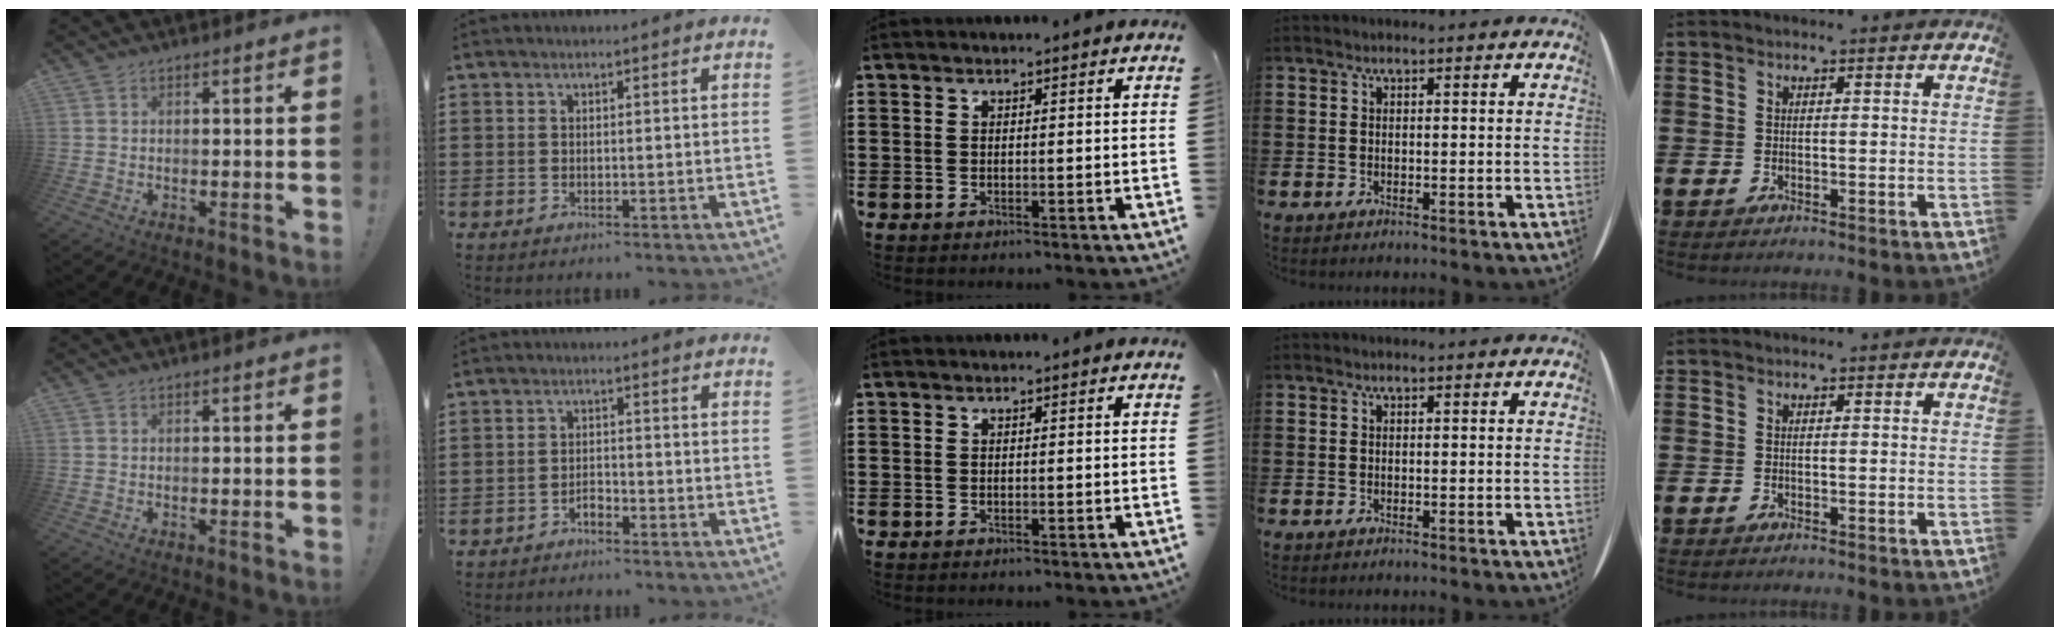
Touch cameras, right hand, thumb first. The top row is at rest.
{"index": {"total": 1.8, "force": [-1.6, 0.6, 0.5], "torque": [-0.016, 0.001, -0.034]}}